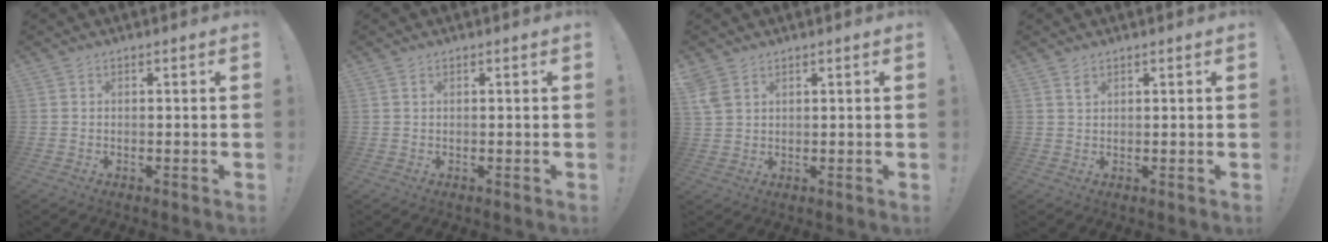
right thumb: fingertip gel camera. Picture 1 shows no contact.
{"total": 0.6, "force": [0.4, 0.2, 0.5], "torque": [-0.009, 0.001, 0.007]}
{"total": 4.3, "force": [2.6, 2.7, 2.1], "torque": [-0.040, -0.006, 0.053]}
{"total": 1.4, "force": [1.0, 0.6, 0.8], "torque": [0.000, -0.007, 0.016]}